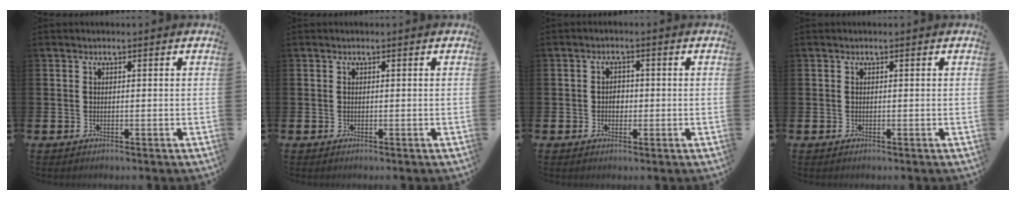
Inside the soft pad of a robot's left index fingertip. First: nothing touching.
{"total": 0.0}
{"total": 1.8, "force": [-0.3, 1.5, 1.0], "torque": [0.003, -0.001, -0.012]}
{"total": 0.0}